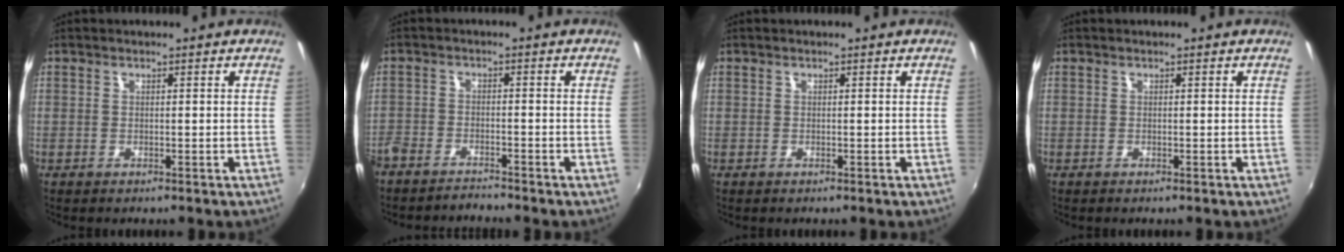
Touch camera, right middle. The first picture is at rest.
{"total": 5.7, "force": [-5.3, 1.3, 1.5], "torque": [-0.053, -0.015, -0.097]}
{"total": 0.0}
{"total": 0.0}